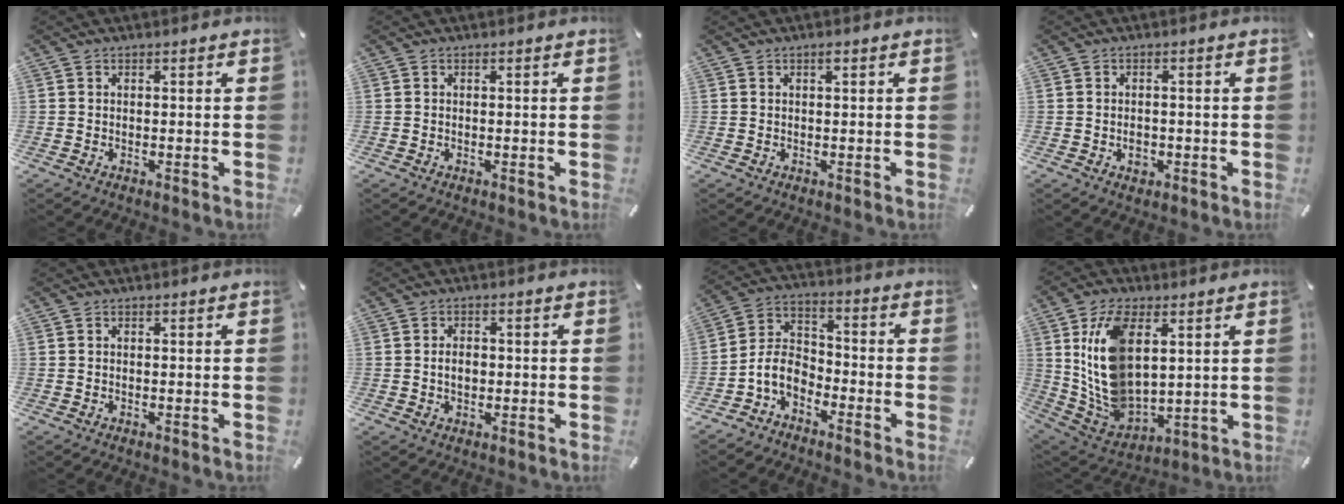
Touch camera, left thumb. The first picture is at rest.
{"total": 0.0}
{"total": 0.8, "force": [0.3, 0.1, 0.7], "torque": [-0.015, 0.002, 0.005]}
{"total": 2.4, "force": [-0.7, 1.9, 1.3], "torque": [-0.017, 0.000, -0.015]}
{"total": 0.0}
{"total": 3.1, "force": [-0.1, 2.2, 2.2], "torque": [-0.037, 0.003, -0.004]}
{"total": 7.8, "force": [-5.0, 5.0, 3.2], "torque": [-0.083, 0.014, -0.100]}
{"total": 15.6, "force": [5.2, 9.4, 11.3], "torque": [-0.258, -0.016, 0.096]}